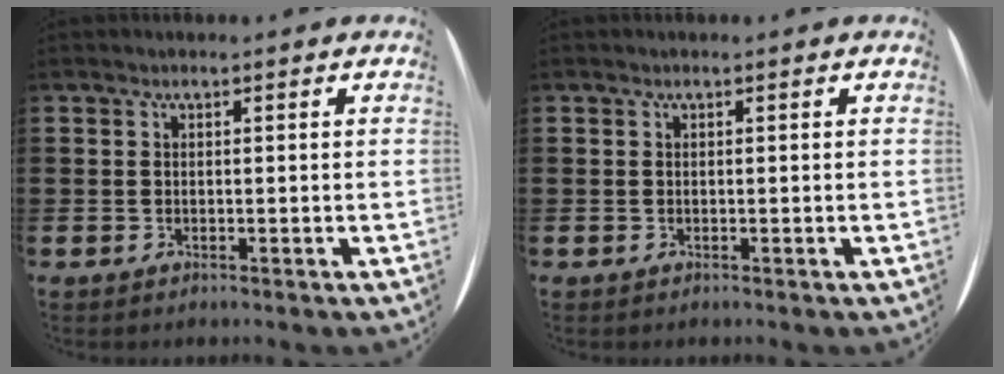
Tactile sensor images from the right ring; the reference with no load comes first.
{"total": 0.0}